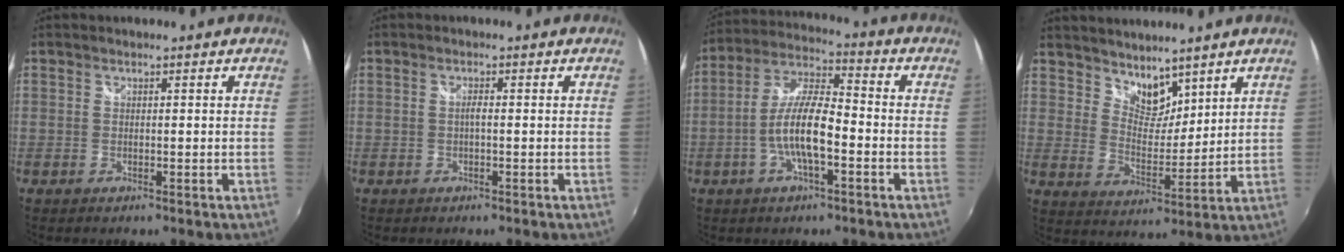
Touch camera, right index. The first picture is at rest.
{"total": 1.0, "force": [-0.3, 0.1, 1.0], "torque": [-0.018, 0.004, -0.007]}
{"total": 10.5, "force": [-3.3, 2.9, 9.5], "torque": [-0.199, 0.006, -0.062]}
{"total": 7.3, "force": [6.0, 3.4, 2.4], "torque": [-0.026, 0.001, 0.109]}